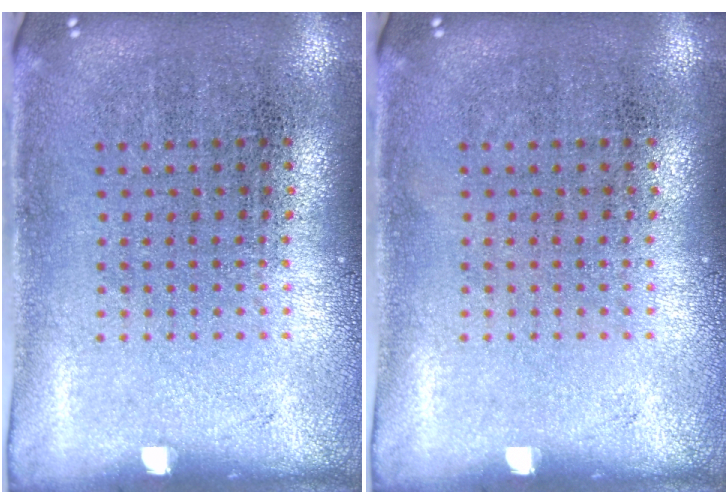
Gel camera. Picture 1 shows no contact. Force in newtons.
{"total": 0.0}